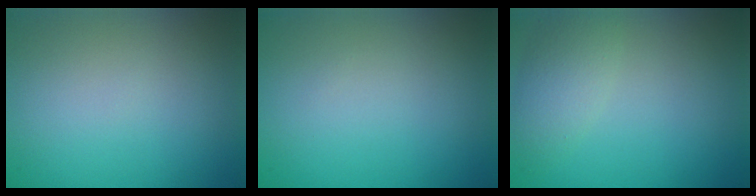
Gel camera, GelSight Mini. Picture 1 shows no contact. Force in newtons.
{"total": 0.0}
{"total": 2.5, "press": 2.5, "slide": 0.1}